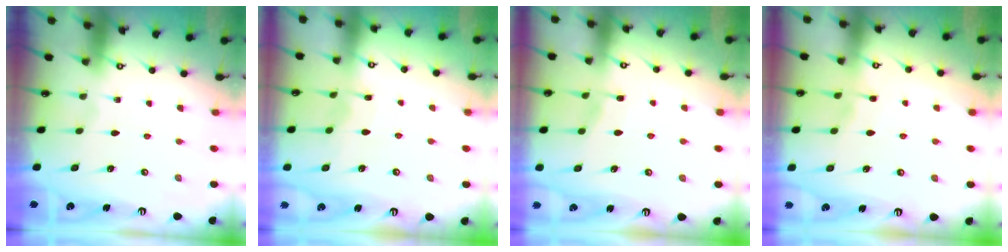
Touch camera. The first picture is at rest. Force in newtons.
{"total": 5.0, "press": 5.0, "slide": 0.4}
{"total": 4.7, "press": 4.7, "slide": 0.6}
{"total": 1.7, "press": 1.7, "slide": 0.4}